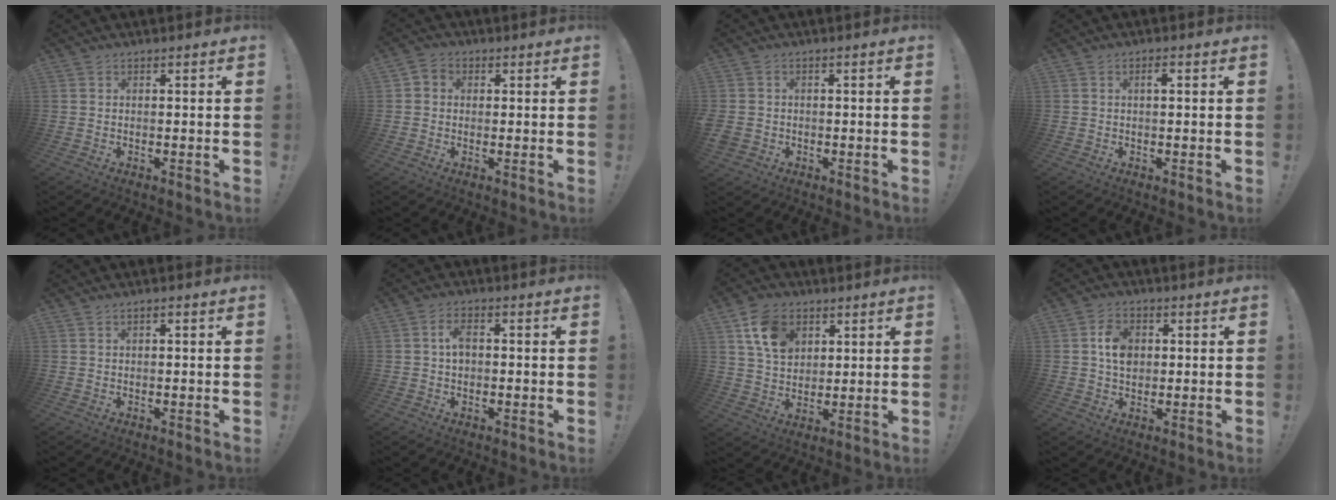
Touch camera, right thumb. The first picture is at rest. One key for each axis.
{"total": 3.5, "fx": -0.1, "fy": 3.2, "fz": 1.5, "tx": -0.023, "ty": 0.009, "tz": -0.001}
{"total": 2.9, "fx": -0.7, "fy": 2.6, "fz": 1.1, "tx": -0.026, "ty": 0.003, "tz": -0.011}
{"total": 1.6, "fx": 0.3, "fy": 0.4, "fz": 1.5, "tx": -0.023, "ty": 0.003, "tz": 0.002}
{"total": 0.7, "fx": 0.3, "fy": 0.2, "fz": 0.6, "tx": -0.015, "ty": 0.002, "tz": 0.005}
{"total": 4.4, "fx": 0.4, "fy": 3.1, "fz": 3.0, "tx": -0.042, "ty": 0.007, "tz": 0.005}
{"total": 12.0, "fx": 5.7, "fy": 8.7, "fz": 6.0, "tx": -0.089, "ty": -0.017, "tz": 0.112}
{"total": 9.1, "fx": 1.2, "fy": 6.7, "fz": 6.1, "tx": -0.090, "ty": 0.009, "tz": 0.023}